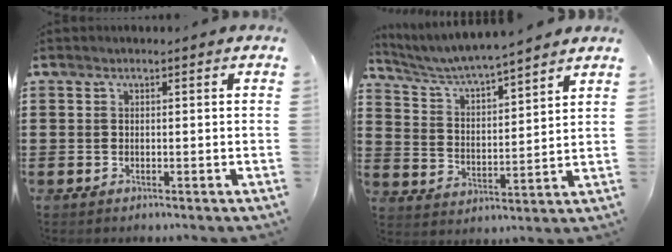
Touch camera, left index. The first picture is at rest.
{"total": 4.8, "force": [4.5, -0.1, 1.6], "torque": [-0.053, -0.033, 0.073]}